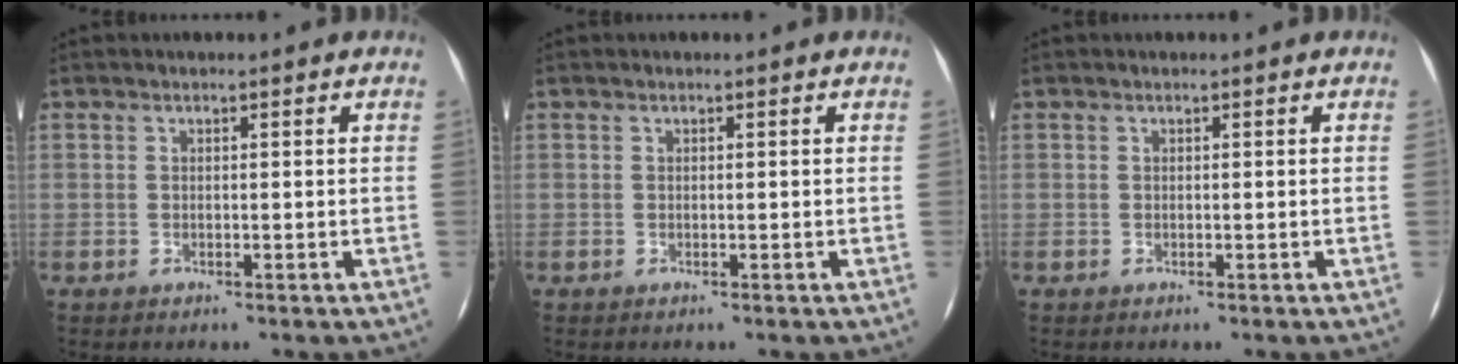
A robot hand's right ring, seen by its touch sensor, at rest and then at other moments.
{"total": 0.0}
{"total": 0.0}